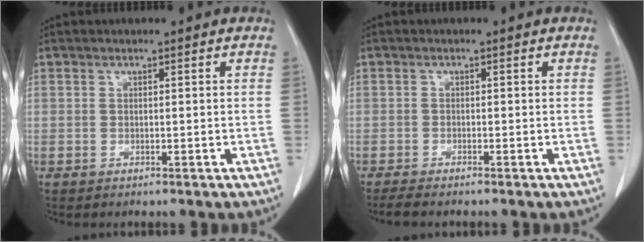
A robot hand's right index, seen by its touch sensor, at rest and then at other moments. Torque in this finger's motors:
{"motor_torque": [0.00, 0.00, 0.05, 0.02]}